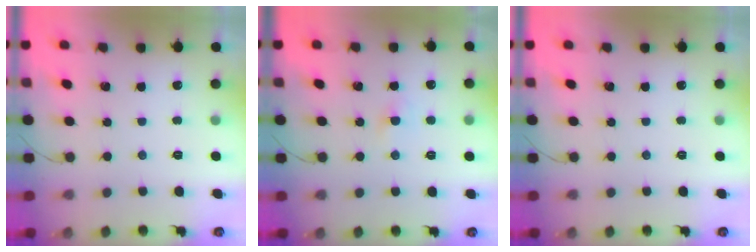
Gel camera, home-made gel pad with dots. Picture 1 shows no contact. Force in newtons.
{"total": 2.2, "press": 2.1, "slide": 0.8}
{"total": 0.0}